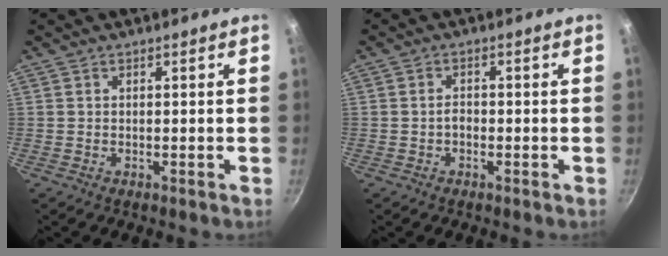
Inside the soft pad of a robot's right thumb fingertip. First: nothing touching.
{"total": 1.7, "force": [-0.5, 1.1, 1.1], "torque": [-0.012, 0.011, -0.008]}